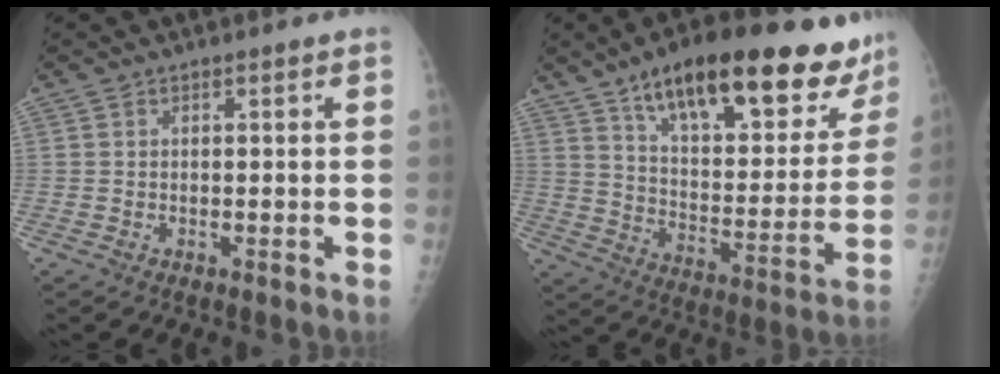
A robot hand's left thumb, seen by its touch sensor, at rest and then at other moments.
{"total": 29.0, "force": [19.3, 10.2, 19.0], "torque": [-0.240, -0.051, 0.285]}